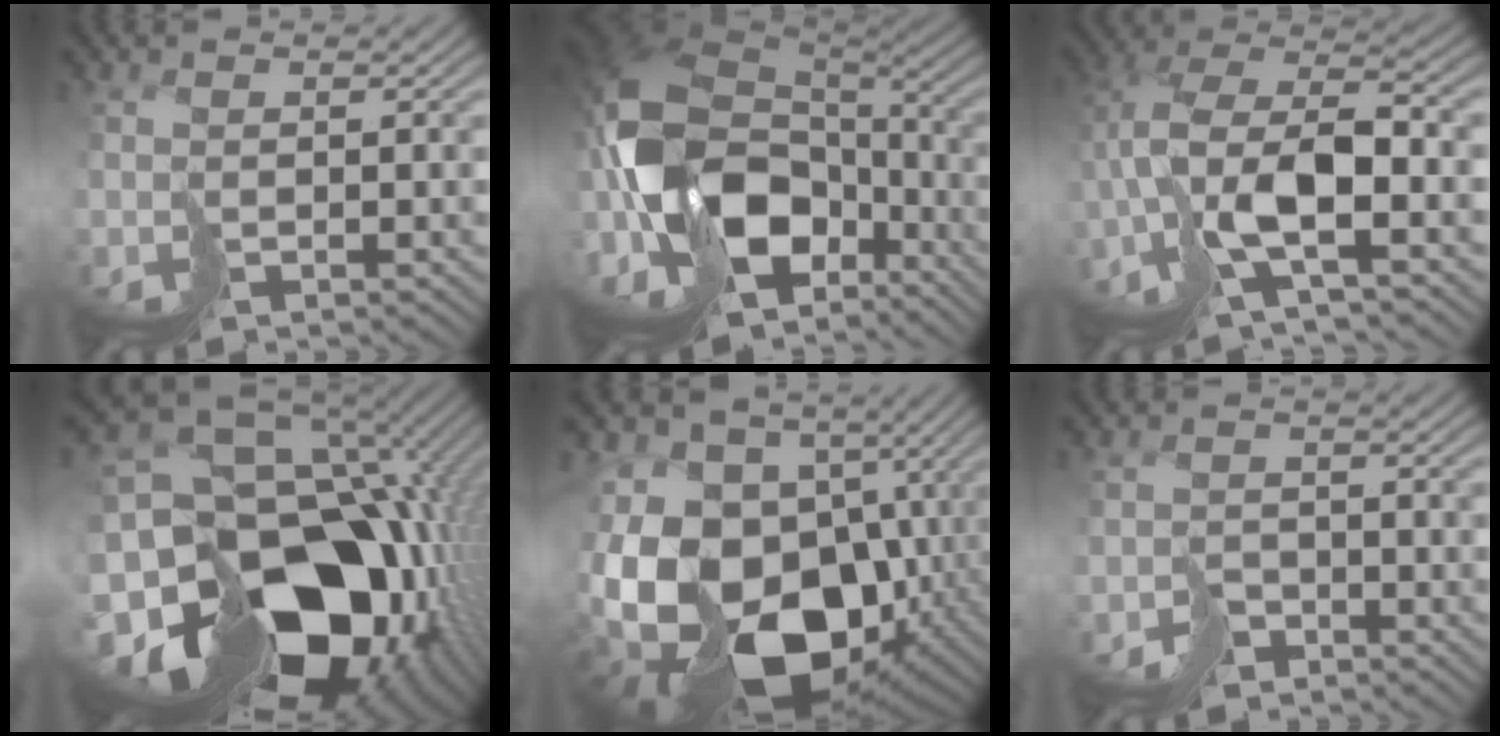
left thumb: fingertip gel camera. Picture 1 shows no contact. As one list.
[{"total": 18.1, "force": [-2.8, 11.7, 13.6], "torque": [-0.319, -0.024, -0.036]}, {"total": 9.8, "force": [-3.4, 3.9, 8.3], "torque": [-0.166, 0.010, -0.075]}, {"total": 21.6, "force": [-5.7, 15.0, 14.4], "torque": [-0.276, -0.031, -0.065]}, {"total": 21.4, "force": [-6.7, 14.6, 14.0], "torque": [-0.304, -0.026, -0.104]}, {"total": 2.4, "force": [-2.3, 0.9, -0.2], "torque": [0.018, 0.002, -0.046]}]